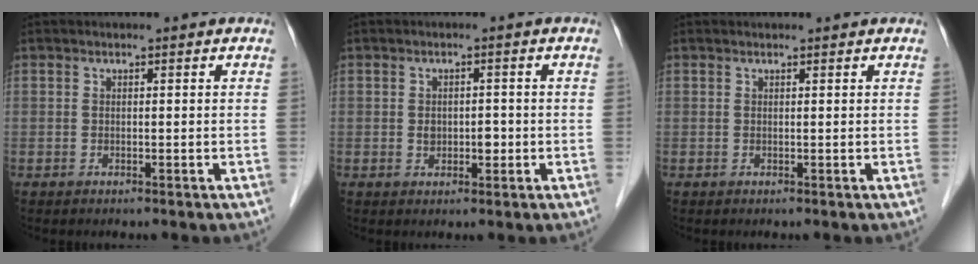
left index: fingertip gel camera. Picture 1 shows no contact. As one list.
[{"total": 2.5, "force": [-0.6, 1.7, 1.7], "torque": [-0.027, 0.001, -0.005]}, {"total": 0.9, "force": [0.9, 0.1, 0.3], "torque": [-0.009, 0.015, 0.016]}]